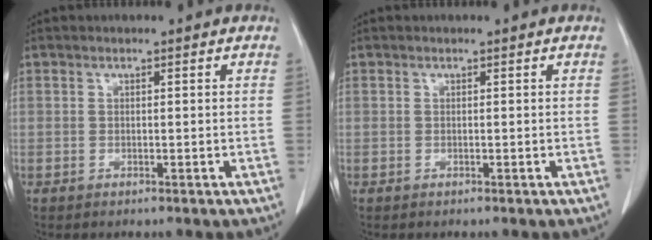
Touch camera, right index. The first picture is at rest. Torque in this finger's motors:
{"motor_torque": [0.00, 0.00, 0.00, 0.00]}